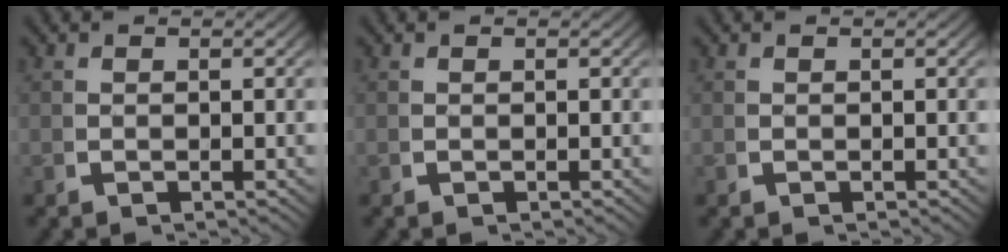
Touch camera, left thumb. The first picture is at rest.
{"total": 0.0}
{"total": 0.0}